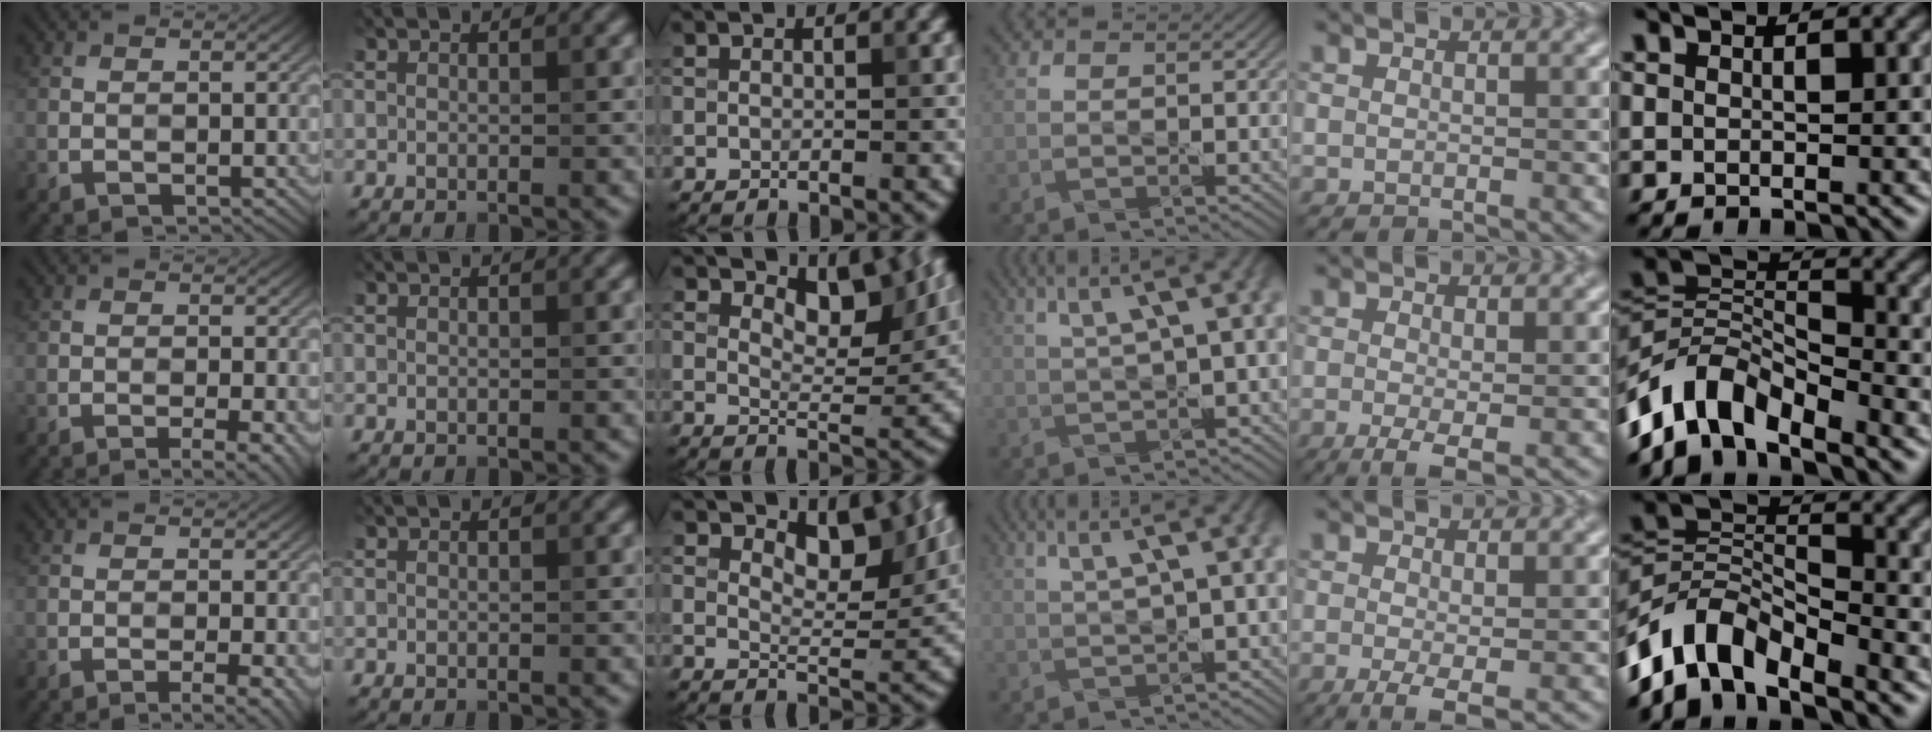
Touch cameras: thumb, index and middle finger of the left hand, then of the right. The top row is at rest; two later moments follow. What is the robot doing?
{"motion": "pour", "object": "sugar"}